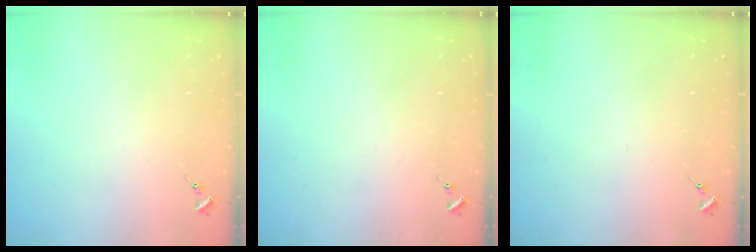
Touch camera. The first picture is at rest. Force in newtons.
{"total": 0.0}
{"total": 0.0}